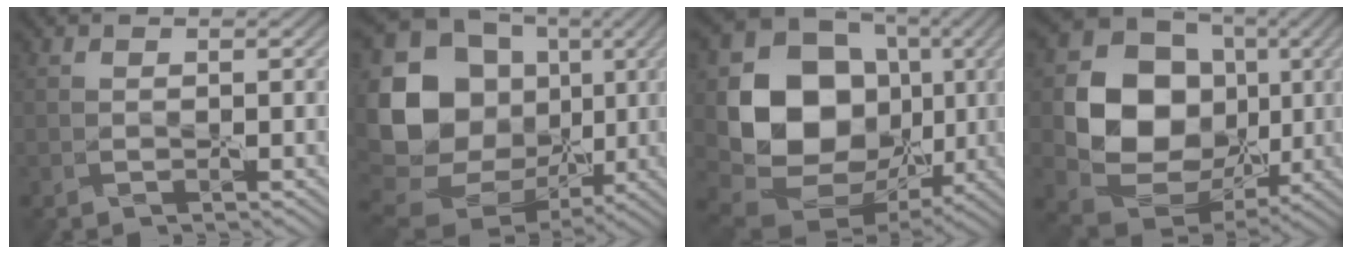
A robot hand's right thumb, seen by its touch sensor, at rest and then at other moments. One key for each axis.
{"total": 17.3, "fx": 0.9, "fy": 15.0, "fz": 8.6, "tx": -0.196, "ty": -0.019, "tz": 0.041}
{"total": 13.9, "fx": 0.8, "fy": 11.8, "fz": 7.2, "tx": -0.147, "ty": -0.026, "tz": 0.014}
{"total": 12.5, "fx": 0.9, "fy": 10.7, "fz": 6.3, "tx": -0.129, "ty": -0.015, "tz": 0.012}